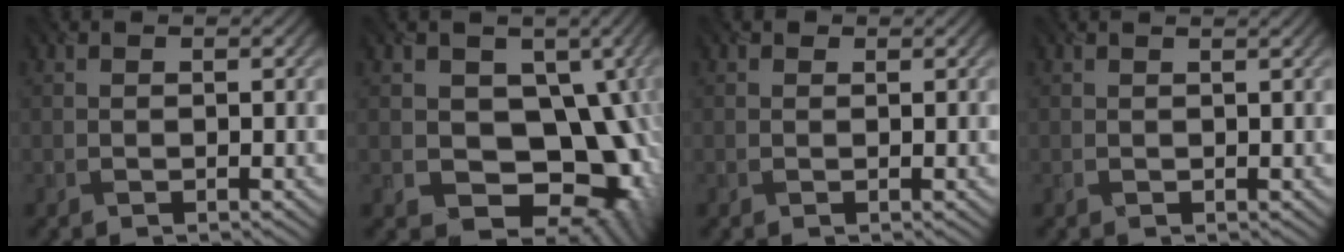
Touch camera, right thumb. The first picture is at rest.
{"total": 13.3, "force": [-1.9, 10.3, 8.3], "torque": [-0.088, -0.034, -0.019]}
{"total": 0.7, "force": [0.3, 0.3, -0.5], "torque": [0.008, -0.004, 0.006]}
{"total": 0.6, "force": [0.4, 0.0, -0.3], "torque": [0.006, -0.005, 0.005]}